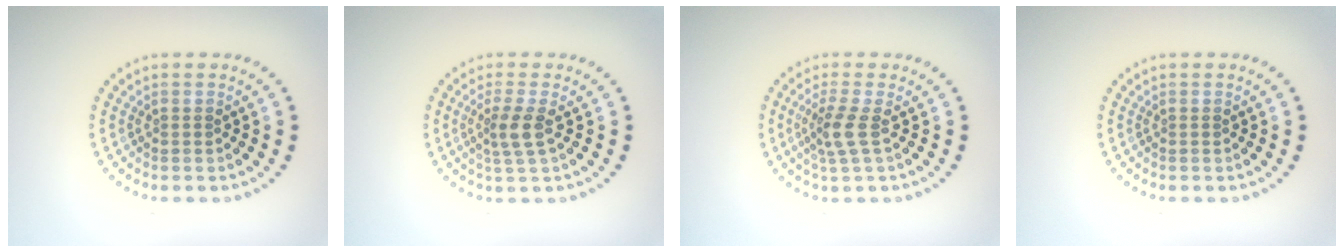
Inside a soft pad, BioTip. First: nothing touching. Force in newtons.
{"total": 2.3, "press": 1.7, "slide": 1.5}
{"total": 2.3, "press": 1.7, "slide": 1.5}
{"total": 0.0}